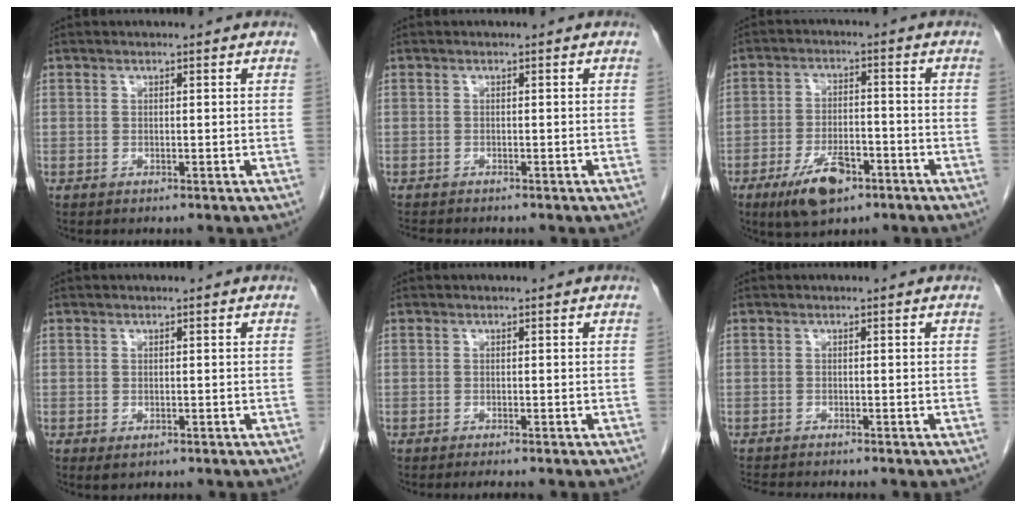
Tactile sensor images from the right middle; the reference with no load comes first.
{"total": 3.0, "force": [-2.7, 0.6, 1.2], "torque": [-0.017, -0.006, -0.040]}
{"total": 8.0, "force": [-4.7, 3.2, 5.6], "torque": [-0.107, -0.005, -0.079]}
{"total": 1.1, "force": [-0.5, 0.7, 0.8], "torque": [-0.011, -0.002, -0.001]}
{"total": 1.8, "force": [-1.6, 0.1, 0.9], "torque": [-0.011, -0.004, -0.018]}
{"total": 3.9, "force": [-3.7, 0.2, 1.4], "torque": [-0.016, -0.012, -0.059]}